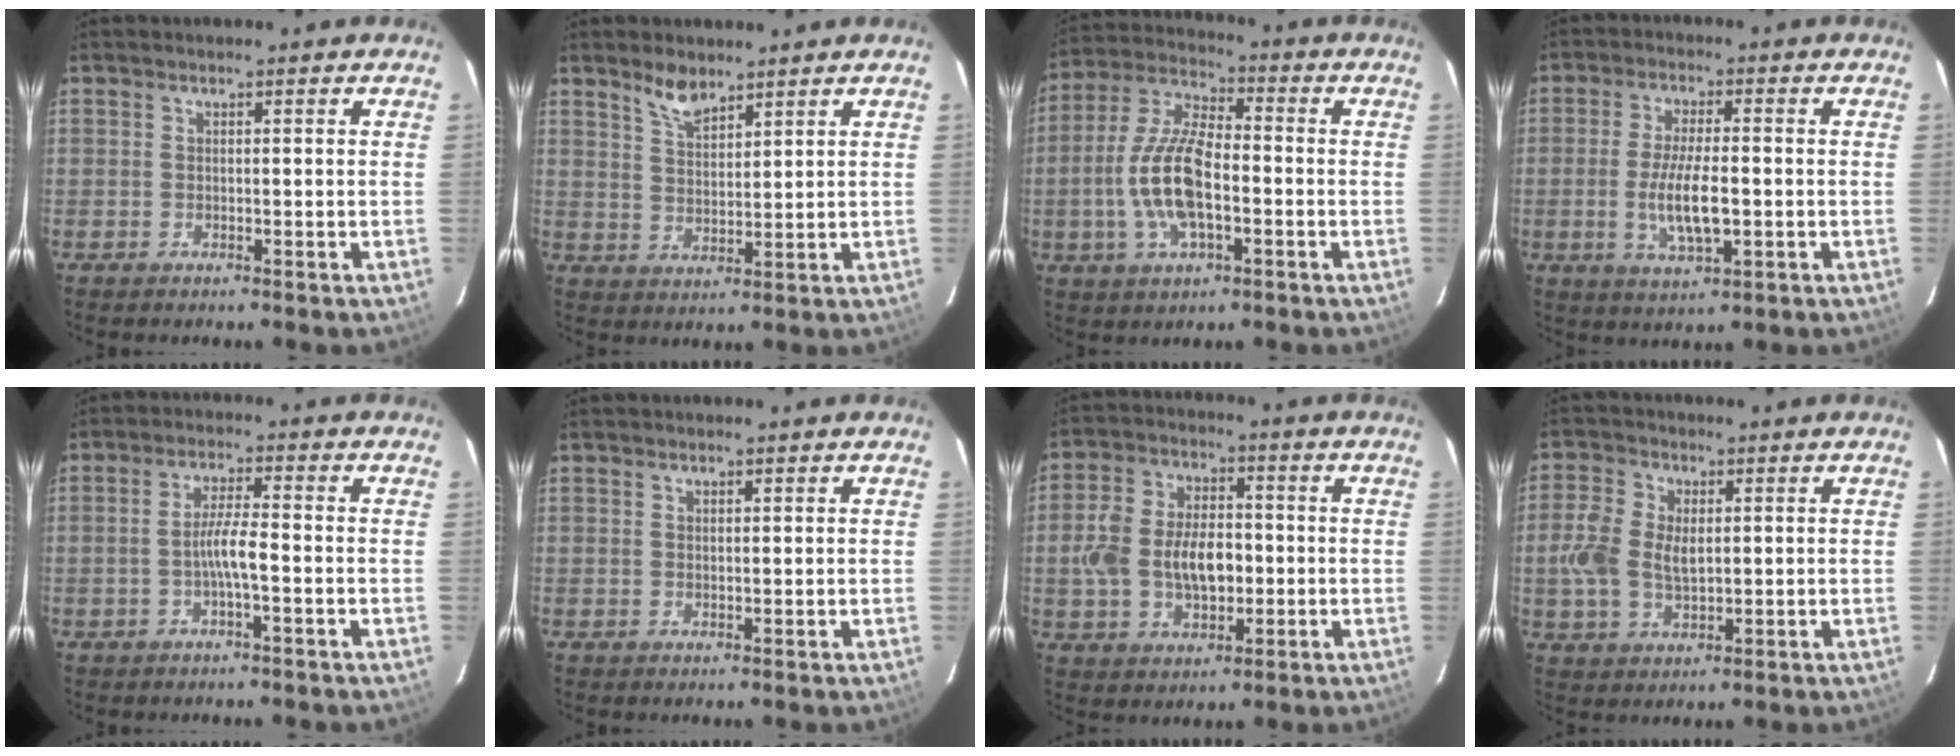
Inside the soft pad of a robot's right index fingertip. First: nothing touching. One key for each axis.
{"total": 5.0, "fx": 4.1, "fy": 1.7, "fz": 2.4, "tx": -0.041, "ty": 0.003, "tz": 0.078}
{"total": 13.2, "fx": -2.9, "fy": 5.3, "fz": 11.7, "tx": -0.248, "ty": 0.005, "tz": -0.057}
{"total": 8.6, "fx": -1.5, "fy": 2.5, "fz": 8.1, "tx": -0.158, "ty": -0.009, "tz": -0.026}
{"total": 4.2, "fx": -1.4, "fy": 0.1, "fz": 4.0, "tx": -0.078, "ty": 0.005, "tz": -0.026}
{"total": 1.0, "fx": 0.7, "fy": 0.5, "fz": 0.4, "tx": -0.004, "ty": 0.002, "tz": 0.013}
{"total": 12.0, "fx": -1.2, "fy": 7.6, "fz": 9.2, "tx": -0.188, "ty": 0.013, "tz": -0.019}
{"total": 8.0, "fx": 0.3, "fy": 5.3, "fz": 6.0, "tx": -0.135, "ty": 0.007, "tz": 0.004}